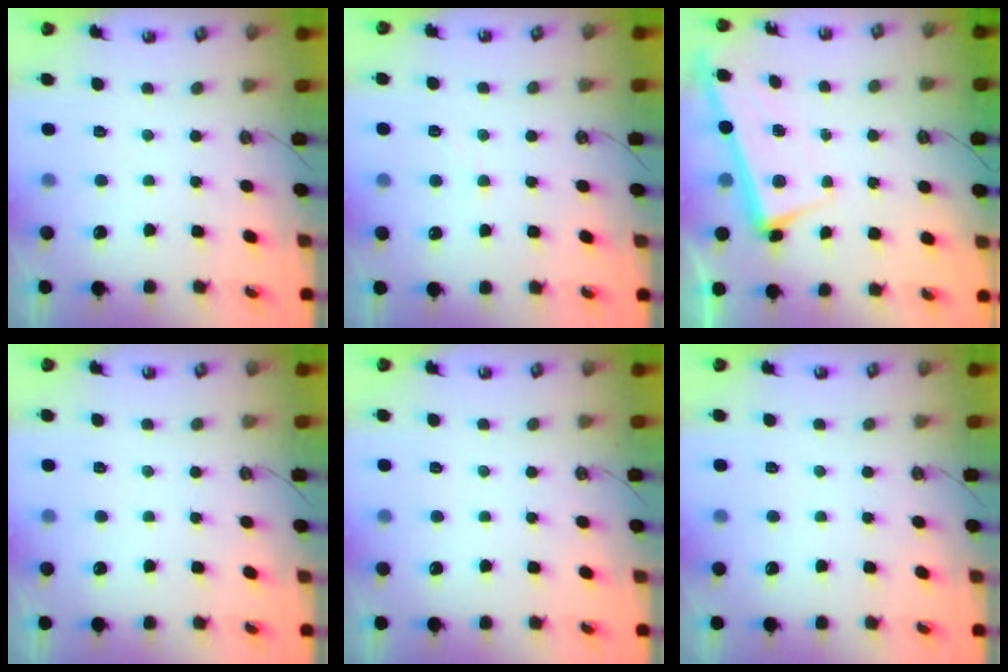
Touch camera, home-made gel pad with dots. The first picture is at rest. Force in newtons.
{"total": 1.2, "press": 1.1, "slide": 0.4}
{"total": 2.5, "press": 2.4, "slide": 0.7}
{"total": 0.0}
{"total": 0.0}
{"total": 0.0}